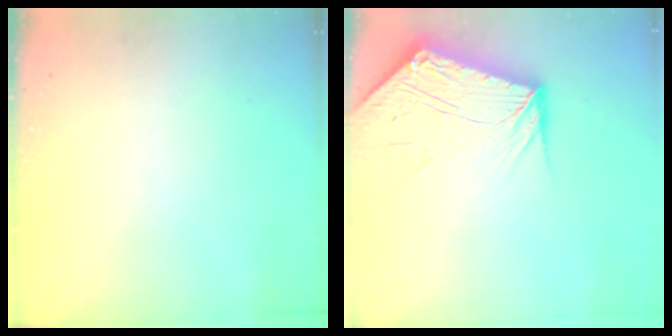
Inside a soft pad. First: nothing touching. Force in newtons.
{"total": 16.8, "press": 16.7, "slide": 2.1}